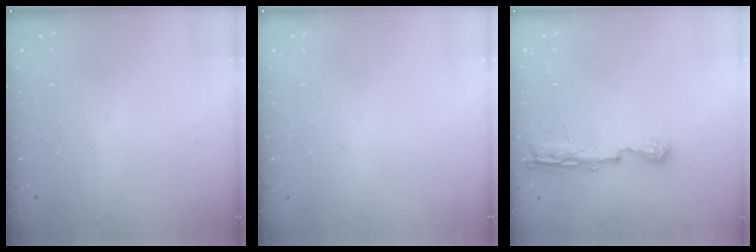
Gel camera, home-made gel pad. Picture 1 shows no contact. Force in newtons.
{"total": 0.0}
{"total": 7.1, "press": 7.1, "slide": 0.8}